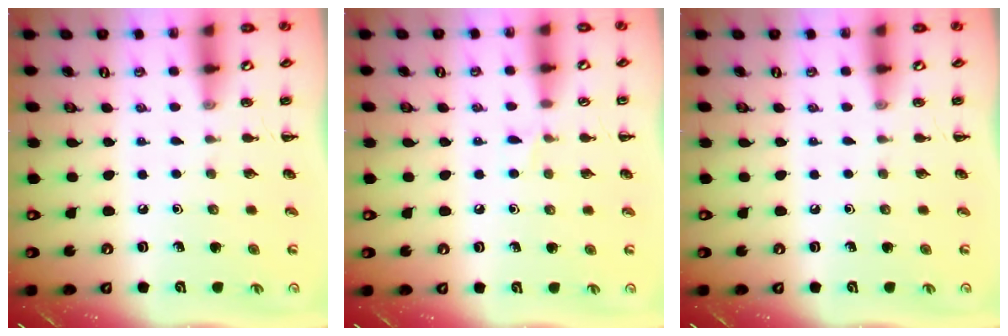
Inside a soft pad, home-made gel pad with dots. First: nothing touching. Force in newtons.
{"total": 3.4, "press": 3.2, "slide": 1.1}
{"total": 0.0}